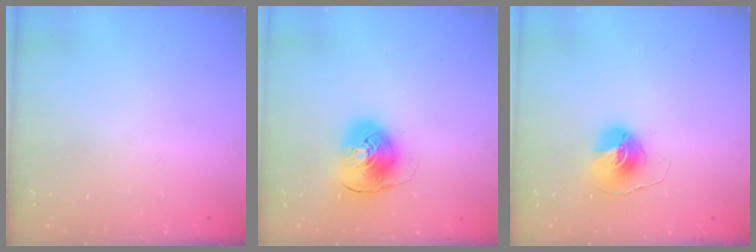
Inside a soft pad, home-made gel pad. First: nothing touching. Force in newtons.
{"total": 9.7, "press": 9.6, "slide": 1.3}
{"total": 7.8, "press": 7.8, "slide": 0.1}